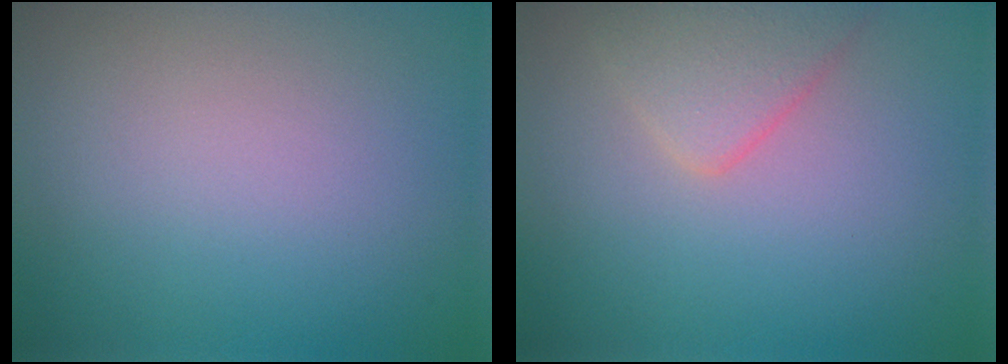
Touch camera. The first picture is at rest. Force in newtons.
{"total": 2.7, "press": 2.7, "slide": 0.1}